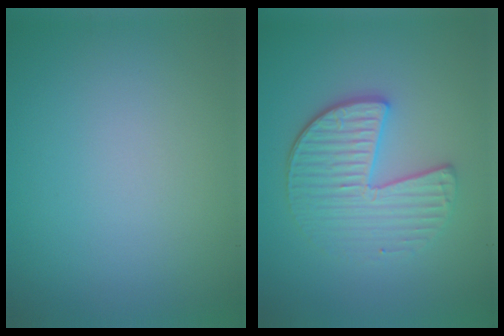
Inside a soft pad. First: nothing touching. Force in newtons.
{"total": 4.0, "press": 3.6, "slide": 1.9}